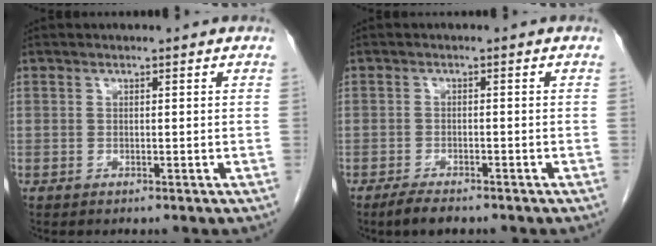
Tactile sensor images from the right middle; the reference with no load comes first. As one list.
[{"total": 3.1, "force": [-2.4, 0.8, 1.7], "torque": [-0.040, -0.007, -0.039]}]